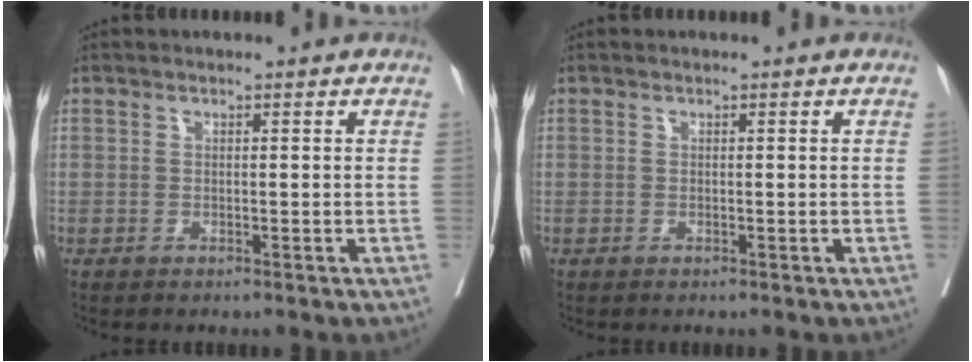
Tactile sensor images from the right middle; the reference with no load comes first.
{"total": 0.0}